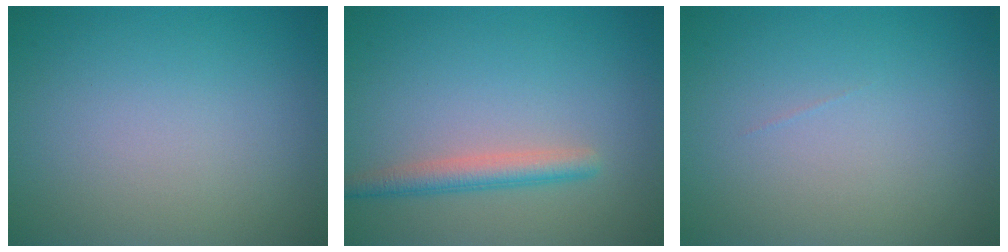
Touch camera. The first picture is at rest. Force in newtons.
{"total": 2.6, "press": 2.6, "slide": 0.1}
{"total": 0.0}